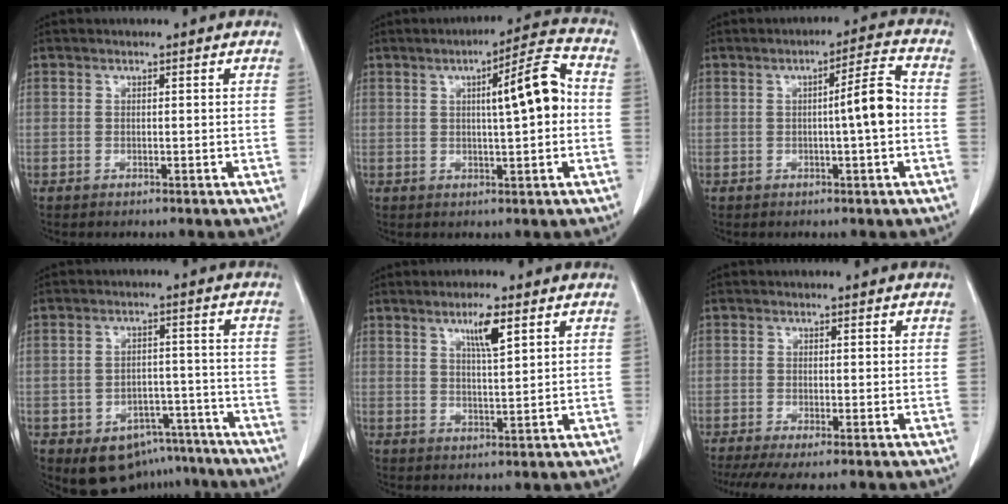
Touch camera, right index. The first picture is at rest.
{"total": 8.7, "force": [0.8, 0.8, 8.6], "torque": [-0.126, 0.018, 0.009]}
{"total": 6.0, "force": [-0.5, -0.1, 6.0], "torque": [-0.087, 0.010, -0.009]}
{"total": 10.2, "force": [-6.9, 6.9, 3.1], "torque": [-0.031, 0.031, -0.090]}
{"total": 4.9, "force": [2.7, 0.4, 4.1], "torque": [-0.072, -0.003, 0.046]}
{"total": 4.8, "force": [-3.6, 0.3, 3.2], "torque": [-0.051, -0.011, -0.060]}